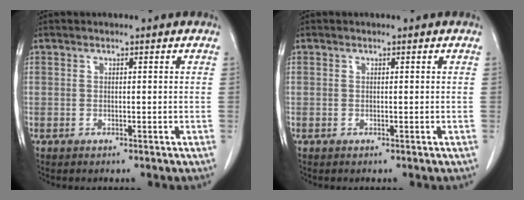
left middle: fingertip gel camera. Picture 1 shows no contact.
{"total": 0.0}